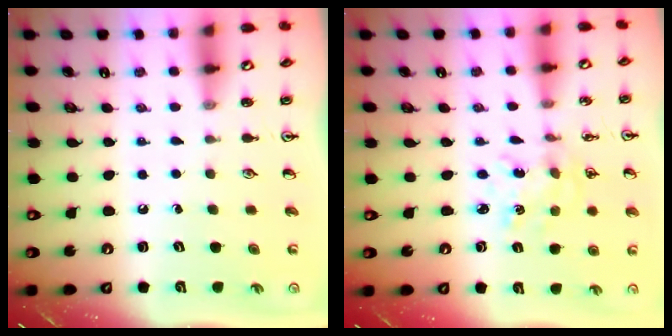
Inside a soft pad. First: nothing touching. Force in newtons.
{"total": 1.8, "press": 1.8, "slide": 0.1}